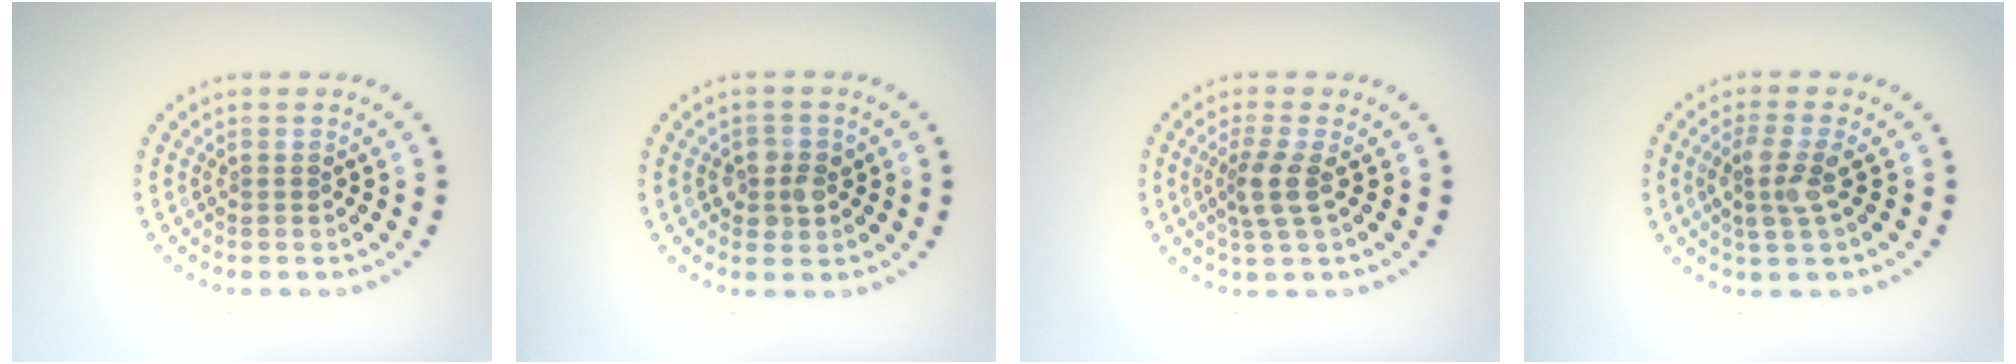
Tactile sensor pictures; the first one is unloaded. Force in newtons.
{"total": 2.2, "press": 2.1, "slide": 0.6}
{"total": 2.6, "press": 2.1, "slide": 1.6}
{"total": 2.9, "press": 2.6, "slide": 1.3}